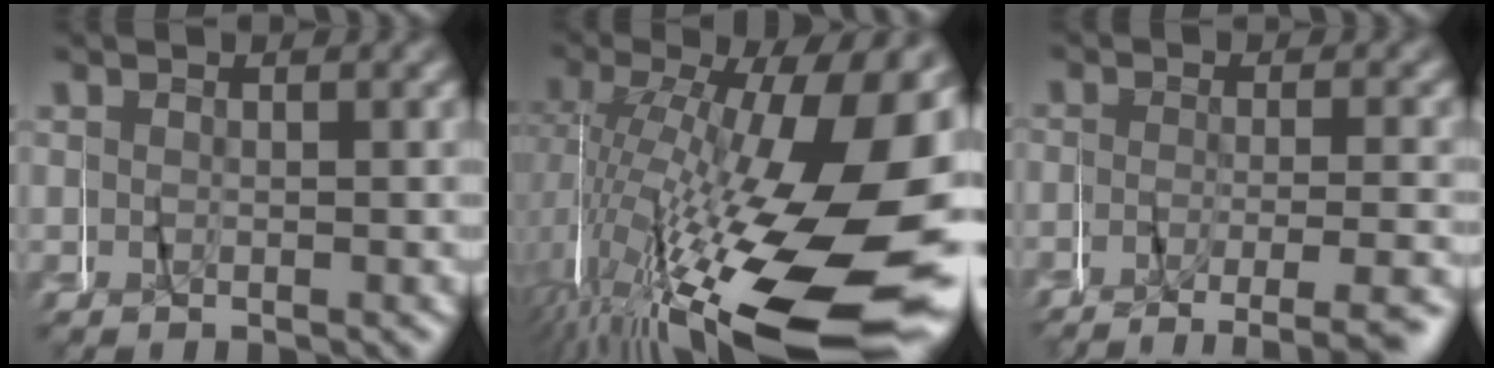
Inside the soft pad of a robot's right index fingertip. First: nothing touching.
{"total": 19.1, "force": [-5.7, 7.0, 16.9], "torque": [-0.244, -0.035, -0.056]}
{"total": 4.4, "force": [-3.5, 1.2, 2.4], "torque": [-0.037, -0.011, -0.055]}